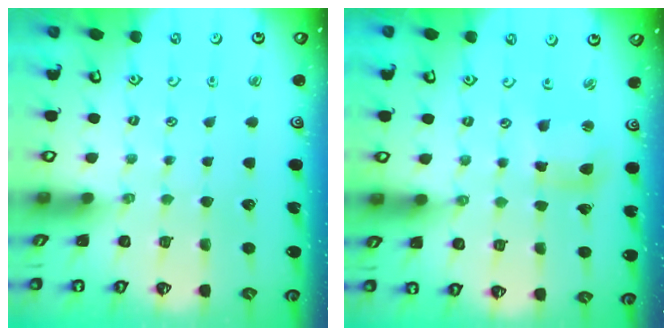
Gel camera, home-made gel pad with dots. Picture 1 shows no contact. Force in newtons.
{"total": 6.1, "press": 6.0, "slide": 0.9}